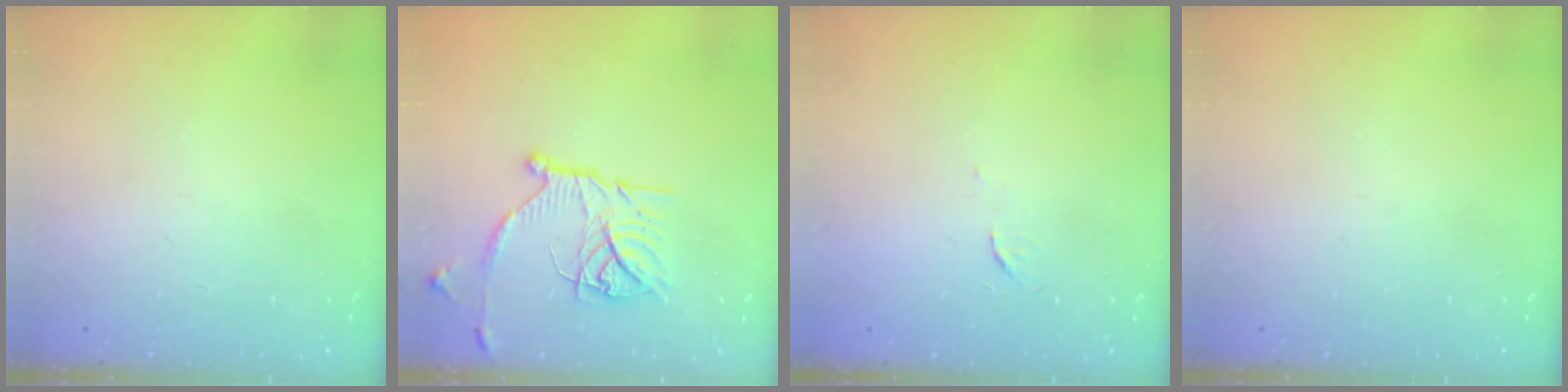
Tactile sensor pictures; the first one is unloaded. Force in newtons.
{"total": 16.4, "press": 16.4, "slide": 1.3}
{"total": 3.2, "press": 3.2, "slide": 0.4}
{"total": 0.0}